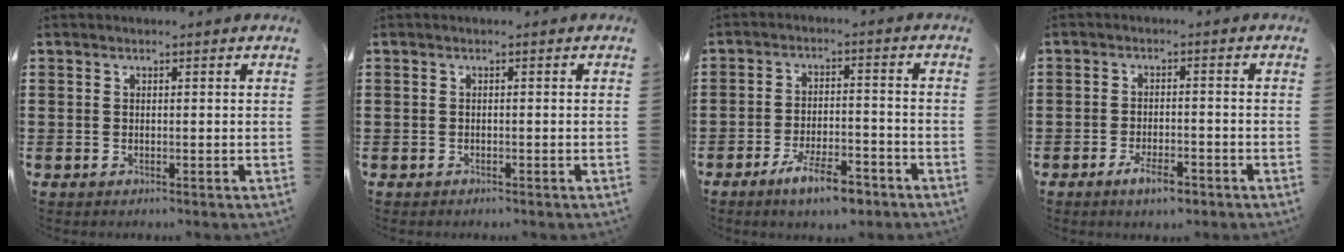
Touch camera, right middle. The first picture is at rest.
{"total": 0.5, "force": [-0.5, 0.1, 0.0], "torque": [-0.001, 0.000, -0.011]}
{"total": 7.4, "force": [-5.5, 1.7, 4.6], "torque": [-0.089, 0.001, -0.101]}
{"total": 4.1, "force": [-2.9, 1.2, 2.7], "torque": [-0.050, 0.003, -0.053]}